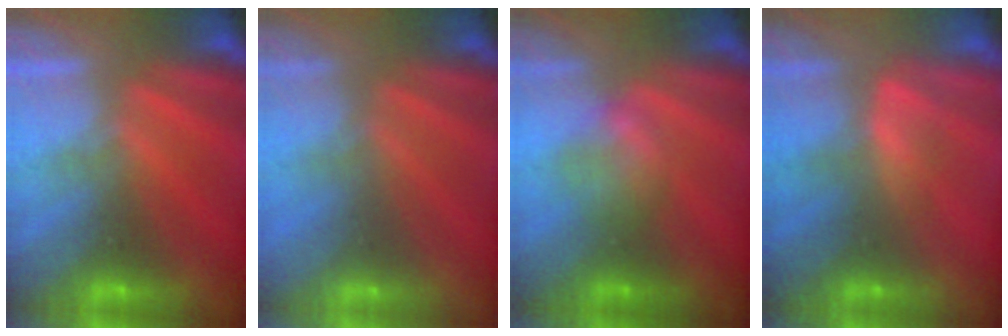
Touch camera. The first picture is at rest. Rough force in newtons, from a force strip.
{"total": 2.9}
{"total": 2.4}
{"total": 2.7}